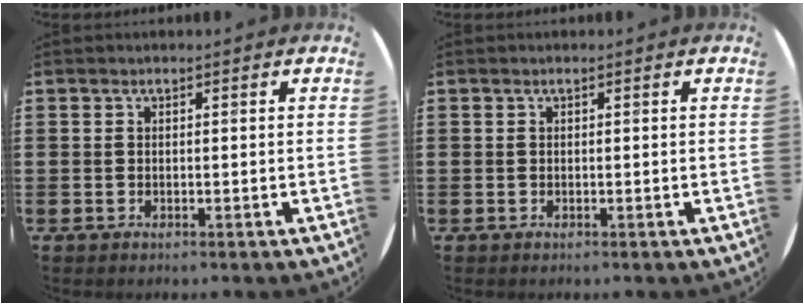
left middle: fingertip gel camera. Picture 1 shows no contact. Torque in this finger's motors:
{"motor_torque": [-0.18, -0.25, 0.05, 0.02]}